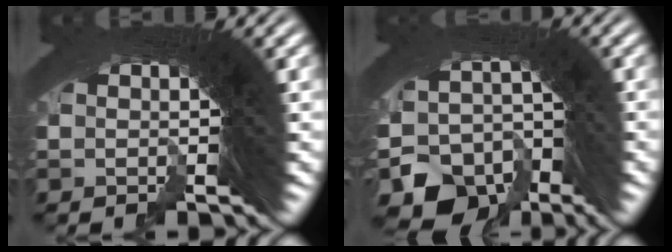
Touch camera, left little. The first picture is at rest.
{"total": 14.4, "force": [-5.2, 10.7, 8.2], "torque": [-0.206, -0.076, -0.061]}